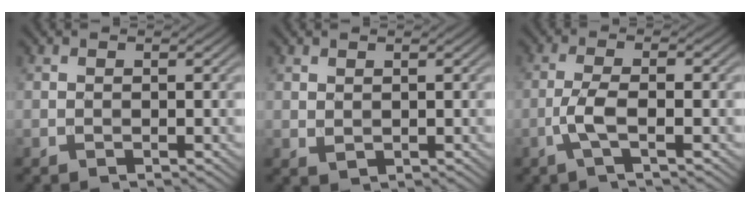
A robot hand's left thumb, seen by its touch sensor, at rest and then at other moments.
{"total": 1.0, "force": [0.6, 0.6, 0.5], "torque": [-0.014, -0.005, 0.017]}
{"total": 3.9, "force": [-1.3, 0.7, 3.6], "torque": [-0.077, 0.008, -0.035]}